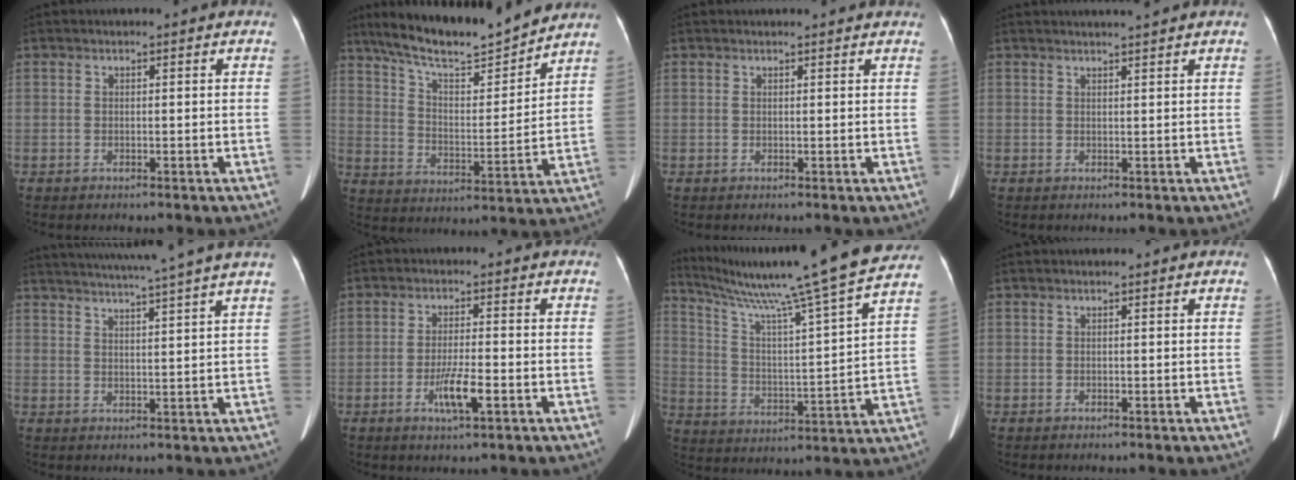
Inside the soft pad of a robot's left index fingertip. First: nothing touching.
{"total": 16.1, "force": [14.3, 1.6, 7.3], "torque": [-0.125, -0.002, 0.235]}
{"total": 3.0, "force": [2.9, 0.3, 0.7], "torque": [-0.012, 0.012, 0.028]}
{"total": 2.8, "force": [2.6, -0.4, 1.0], "torque": [-0.012, 0.014, 0.038]}
{"total": 13.8, "force": [12.1, -2.2, 6.3], "torque": [-0.111, -0.015, 0.159]}
{"total": 5.1, "force": [-2.2, 0.5, 4.6], "torque": [-0.087, -0.009, -0.036]}
{"total": 24.9, "force": [20.7, -1.6, 13.7], "torque": [-0.232, -0.024, 0.301]}
{"total": 0.0}